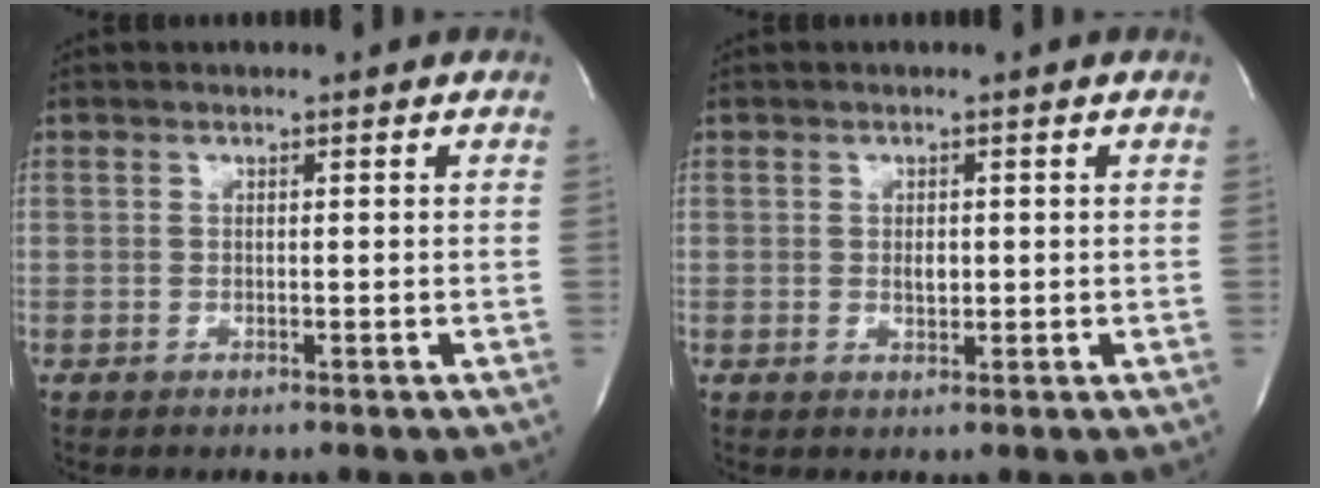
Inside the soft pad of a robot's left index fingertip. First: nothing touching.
{"total": 1.4, "force": [-0.1, 0.8, 1.2], "torque": [-0.020, -0.007, 0.000]}